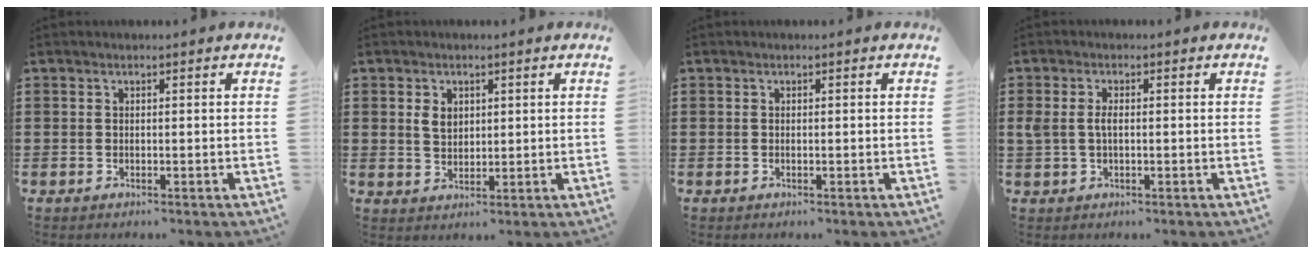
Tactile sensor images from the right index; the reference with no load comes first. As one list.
[{"total": 2.9, "force": [0.9, 2.1, 1.7], "torque": [-0.040, 0.009, 0.016]}, {"total": 0.0}, {"total": 2.7, "force": [0.1, 1.4, 2.3], "torque": [-0.061, 0.000, -0.004]}]